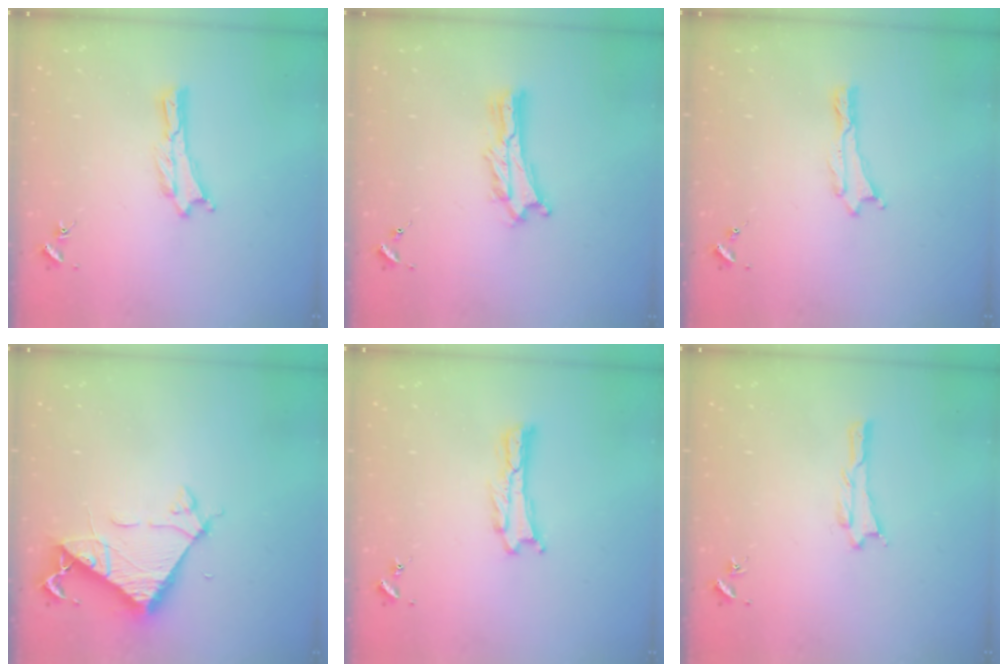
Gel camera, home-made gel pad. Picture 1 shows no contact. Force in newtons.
{"total": 2.7, "press": 2.7, "slide": 0.3}
{"total": 0.0}
{"total": 6.8, "press": 6.8, "slide": 0.6}
{"total": 0.6, "press": 0.5, "slide": 0.2}
{"total": 0.6, "press": 0.6, "slide": 0.1}